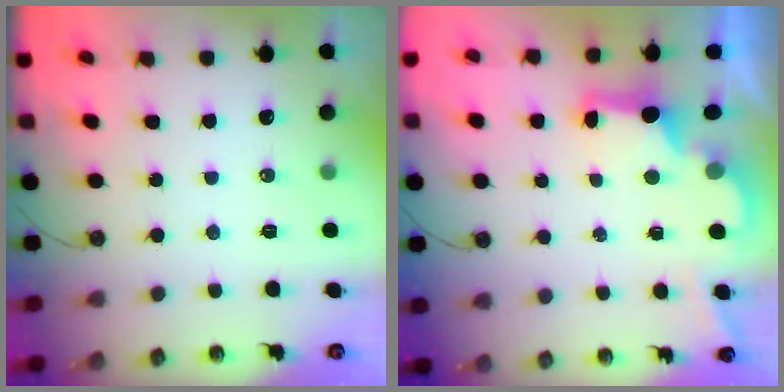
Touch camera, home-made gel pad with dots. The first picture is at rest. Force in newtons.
{"total": 2.8, "press": 2.7, "slide": 0.9}